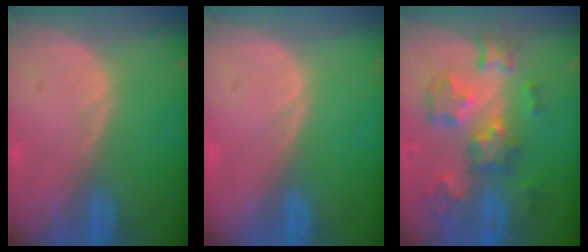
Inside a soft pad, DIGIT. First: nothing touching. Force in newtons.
{"total": 0.0}
{"total": 9.2, "press": 8.1, "slide": 4.3}